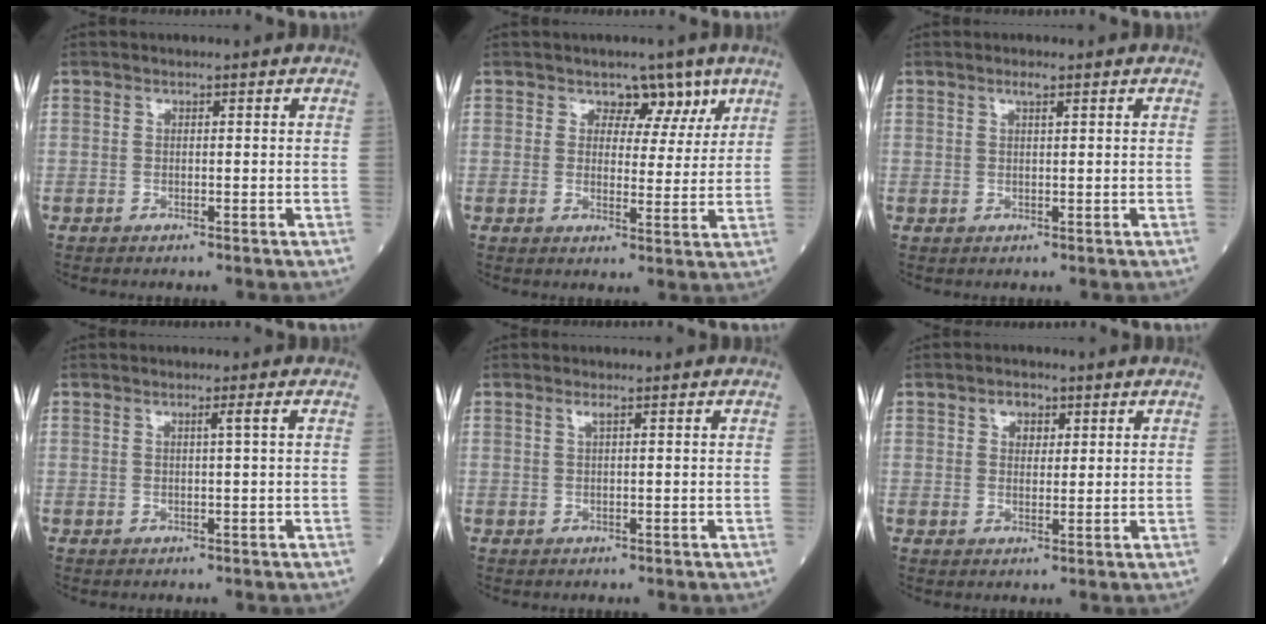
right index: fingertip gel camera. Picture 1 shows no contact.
{"total": 5.0, "force": [3.1, 3.5, 2.0], "torque": [-0.008, 0.001, 0.039]}
{"total": 1.1, "force": [0.7, 0.1, 0.9], "torque": [-0.016, 0.001, 0.013]}
{"total": 1.0, "force": [0.3, -0.5, 0.8], "torque": [-0.016, -0.003, 0.007]}
{"total": 0.8, "force": [0.4, -0.1, 0.6], "torque": [-0.020, 0.004, 0.010]}
{"total": 2.7, "force": [1.4, 1.8, 1.5], "torque": [-0.020, 0.006, 0.021]}